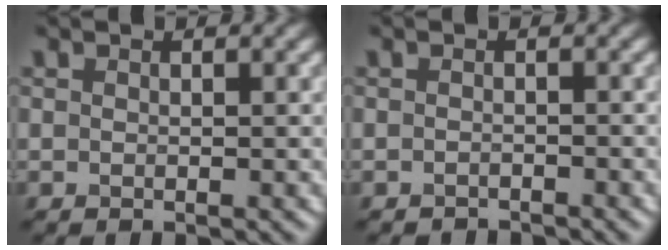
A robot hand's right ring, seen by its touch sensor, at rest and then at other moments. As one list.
[{"total": 1.6, "force": [-1.6, 0.2, 0.1], "torque": [0.003, -0.004, -0.026]}]